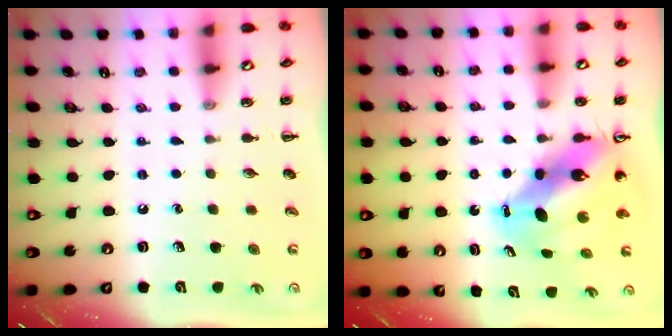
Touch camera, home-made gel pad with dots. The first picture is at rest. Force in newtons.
{"total": 9.6, "press": 9.2, "slide": 2.8}